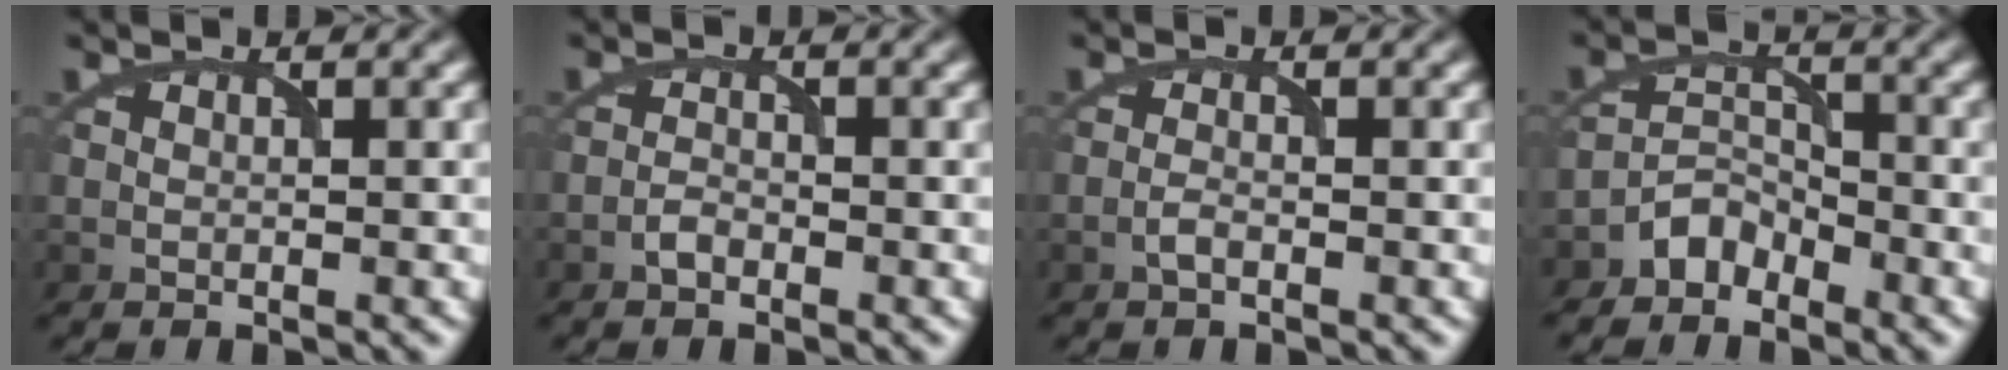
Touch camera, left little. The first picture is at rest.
{"total": 1.1, "force": [-1.0, 0.4, 0.4], "torque": [-0.007, 0.003, -0.019]}
{"total": 1.0, "force": [-0.8, 0.3, 0.6], "torque": [-0.014, 0.002, -0.015]}
{"total": 2.7, "force": [-2.4, 1.3, 0.4], "torque": [0.001, 0.014, -0.047]}